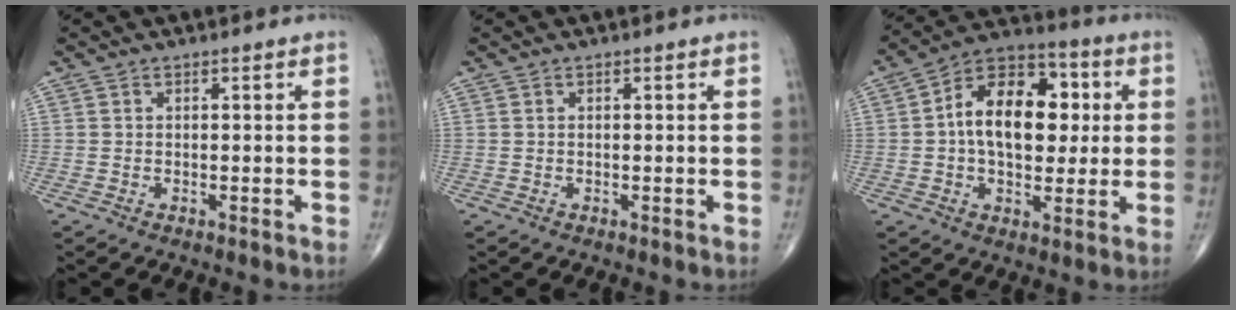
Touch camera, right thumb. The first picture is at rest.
{"total": 0.0}
{"total": 16.6, "force": [1.8, 10.3, 12.9], "torque": [-0.167, 0.023, 0.019]}